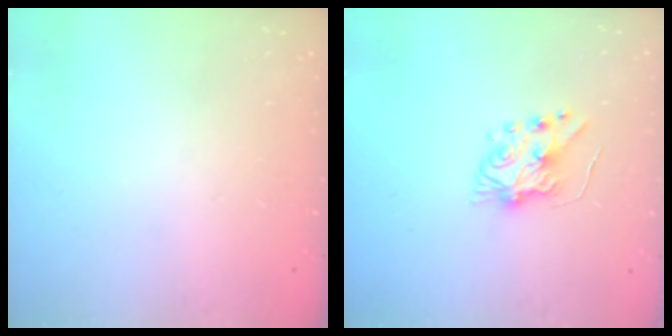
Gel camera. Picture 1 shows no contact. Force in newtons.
{"total": 6.6, "press": 6.6, "slide": 0.7}